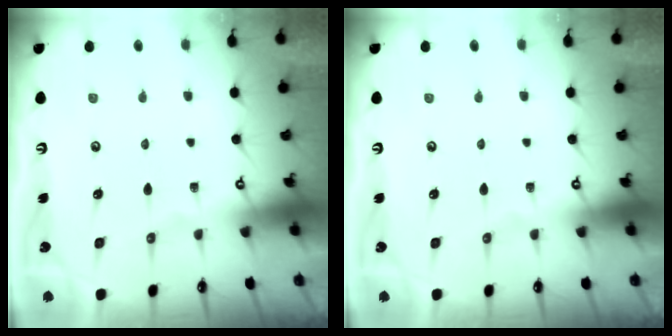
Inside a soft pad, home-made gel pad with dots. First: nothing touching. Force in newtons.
{"total": 0.0}